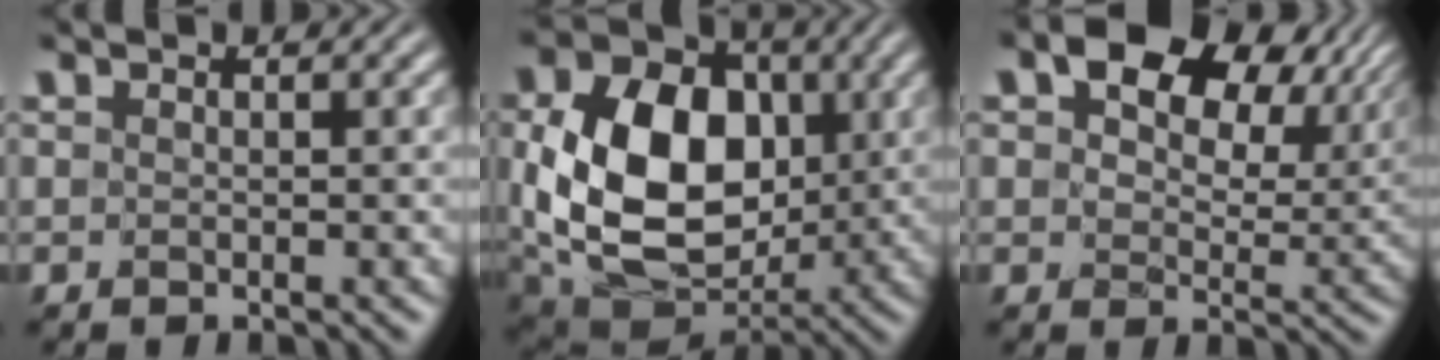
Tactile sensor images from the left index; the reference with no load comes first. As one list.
[{"total": 11.9, "force": [0.0, 8.4, 8.4], "torque": [-0.166, -0.009, 0.008]}, {"total": 10.5, "force": [5.3, 6.0, 6.8], "torque": [-0.102, 0.003, 0.094]}]